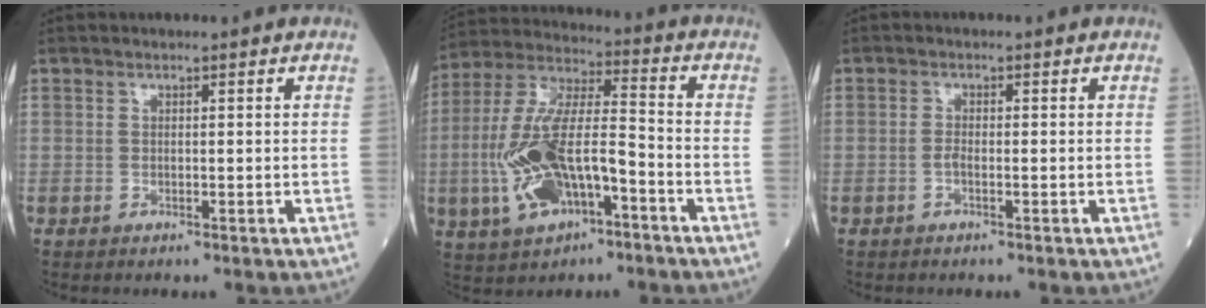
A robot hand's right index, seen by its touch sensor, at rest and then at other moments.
{"total": 15.2, "force": [-5.0, 5.5, 13.3], "torque": [-0.286, 0.007, -0.087]}
{"total": 1.3, "force": [-0.5, 0.3, 1.1], "torque": [-0.024, 0.002, -0.011]}